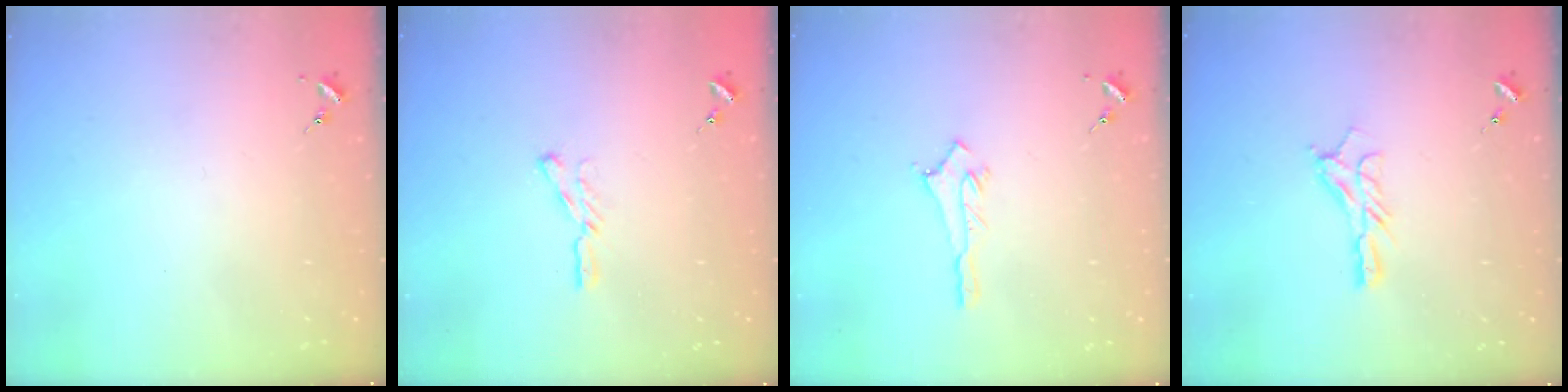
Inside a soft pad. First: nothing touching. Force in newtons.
{"total": 4.7, "press": 4.6, "slide": 0.6}
{"total": 2.8, "press": 2.8, "slide": 0.3}
{"total": 9.5, "press": 9.5, "slide": 0.4}